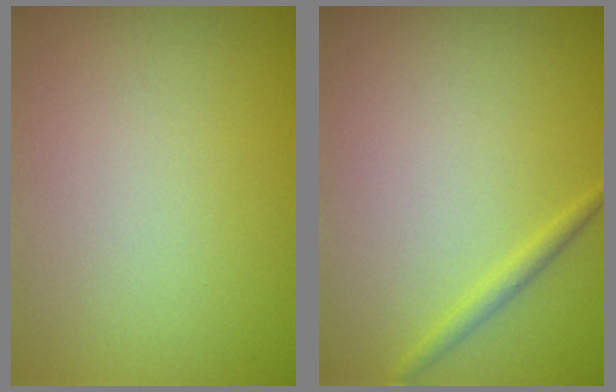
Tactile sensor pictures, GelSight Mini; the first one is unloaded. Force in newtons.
{"total": 1.1, "press": 1.1, "slide": 0.1}